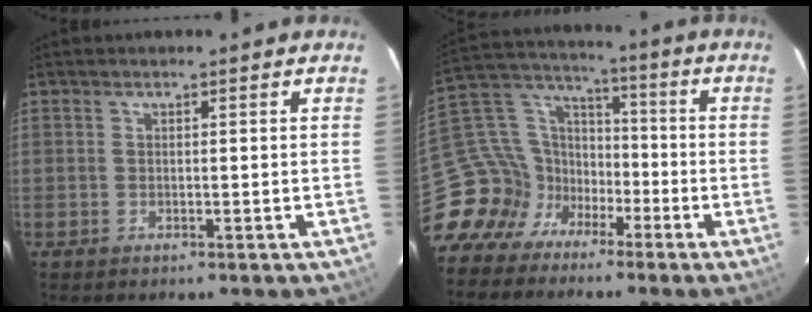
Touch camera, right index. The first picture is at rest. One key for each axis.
{"total": 14.3, "fx": -8.4, "fy": 10.5, "fz": 4.8, "tx": -0.103, "ty": 0.038, "tz": -0.156}